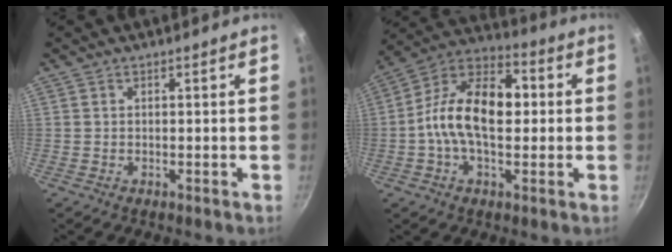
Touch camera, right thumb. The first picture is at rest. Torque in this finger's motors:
{"motor_torque": [-1.09, 1.53, 0.87, -0.32, 0.21]}